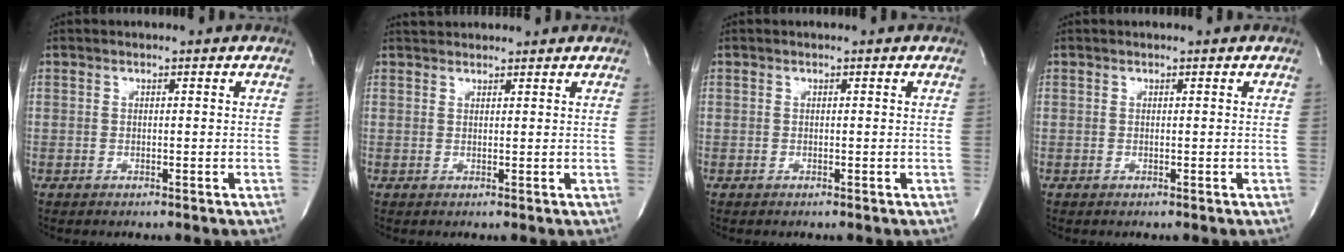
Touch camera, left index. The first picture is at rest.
{"total": 4.1, "force": [3.9, 0.8, 0.7], "torque": [-0.013, 0.034, 0.061]}
{"total": 0.0}
{"total": 1.0, "force": [1.0, 0.1, 0.4], "torque": [-0.009, 0.008, 0.010]}